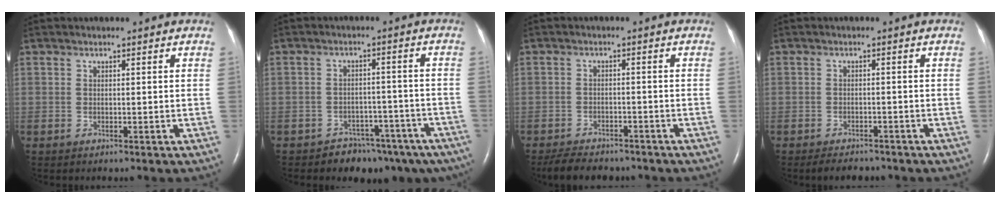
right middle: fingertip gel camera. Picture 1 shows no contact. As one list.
[{"total": 10.0, "force": [-7.9, 5.8, 2.0], "torque": [-0.003, 0.030, -0.094]}, {"total": 8.1, "force": [-7.0, 2.8, 3.0], "torque": [-0.050, -0.009, -0.101]}, {"total": 4.0, "force": [-3.5, 1.5, 1.4], "torque": [-0.025, -0.005, -0.046]}]